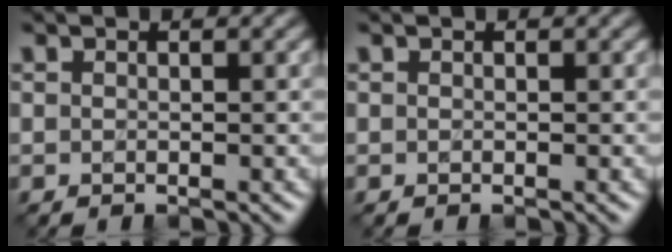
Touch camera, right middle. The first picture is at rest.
{"total": 0.0}